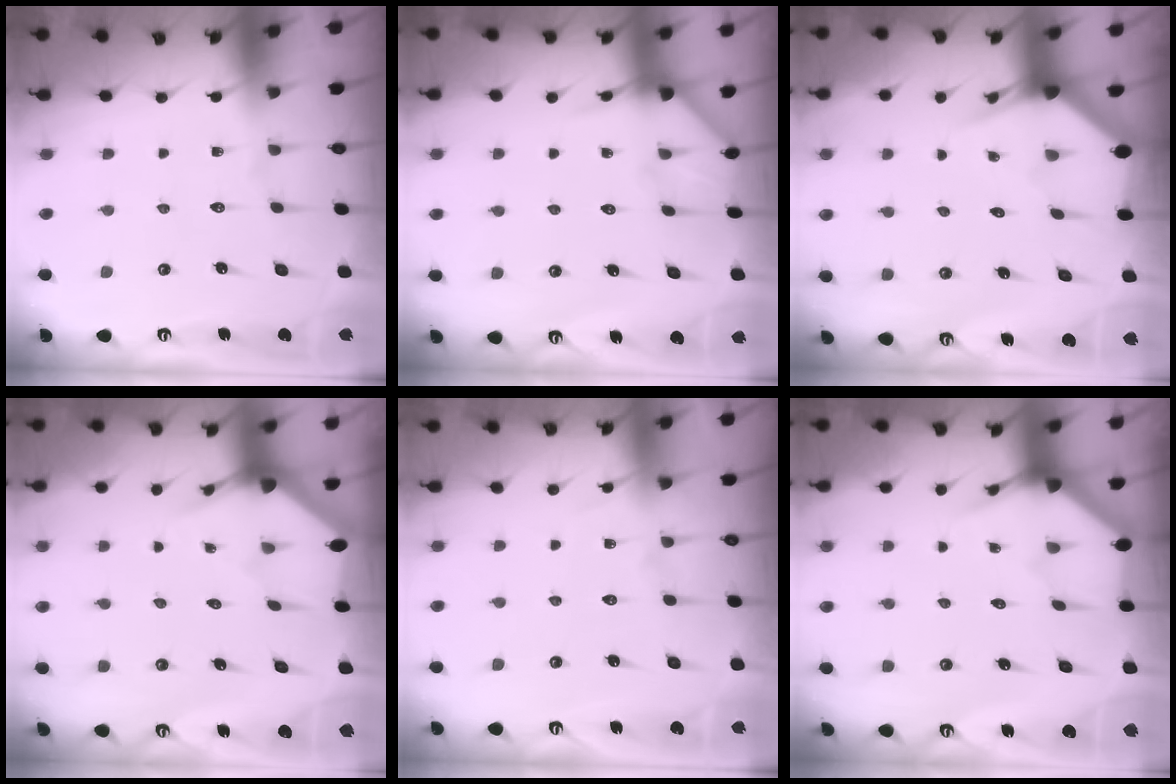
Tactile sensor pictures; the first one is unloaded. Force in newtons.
{"total": 6.1, "press": 6.1, "slide": 0.2}
{"total": 2.7, "press": 2.7, "slide": 0.2}
{"total": 3.1, "press": 3.1, "slide": 0.2}
{"total": 4.9, "press": 4.9, "slide": 0.6}
{"total": 3.5, "press": 3.5, "slide": 0.2}